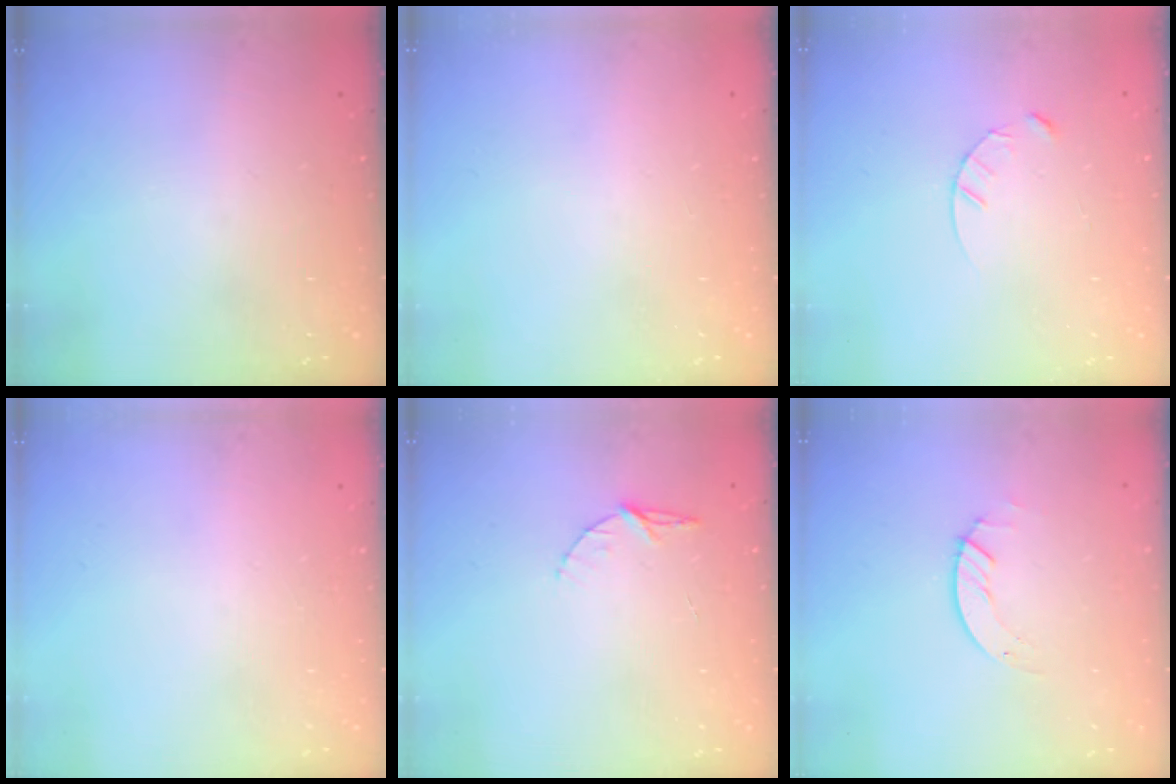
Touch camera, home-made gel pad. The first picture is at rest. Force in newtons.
{"total": 0.0}
{"total": 3.4, "press": 3.4, "slide": 0.3}
{"total": 0.0}
{"total": 5.2, "press": 5.1, "slide": 0.5}
{"total": 1.3, "press": 1.3, "slide": 0.2}